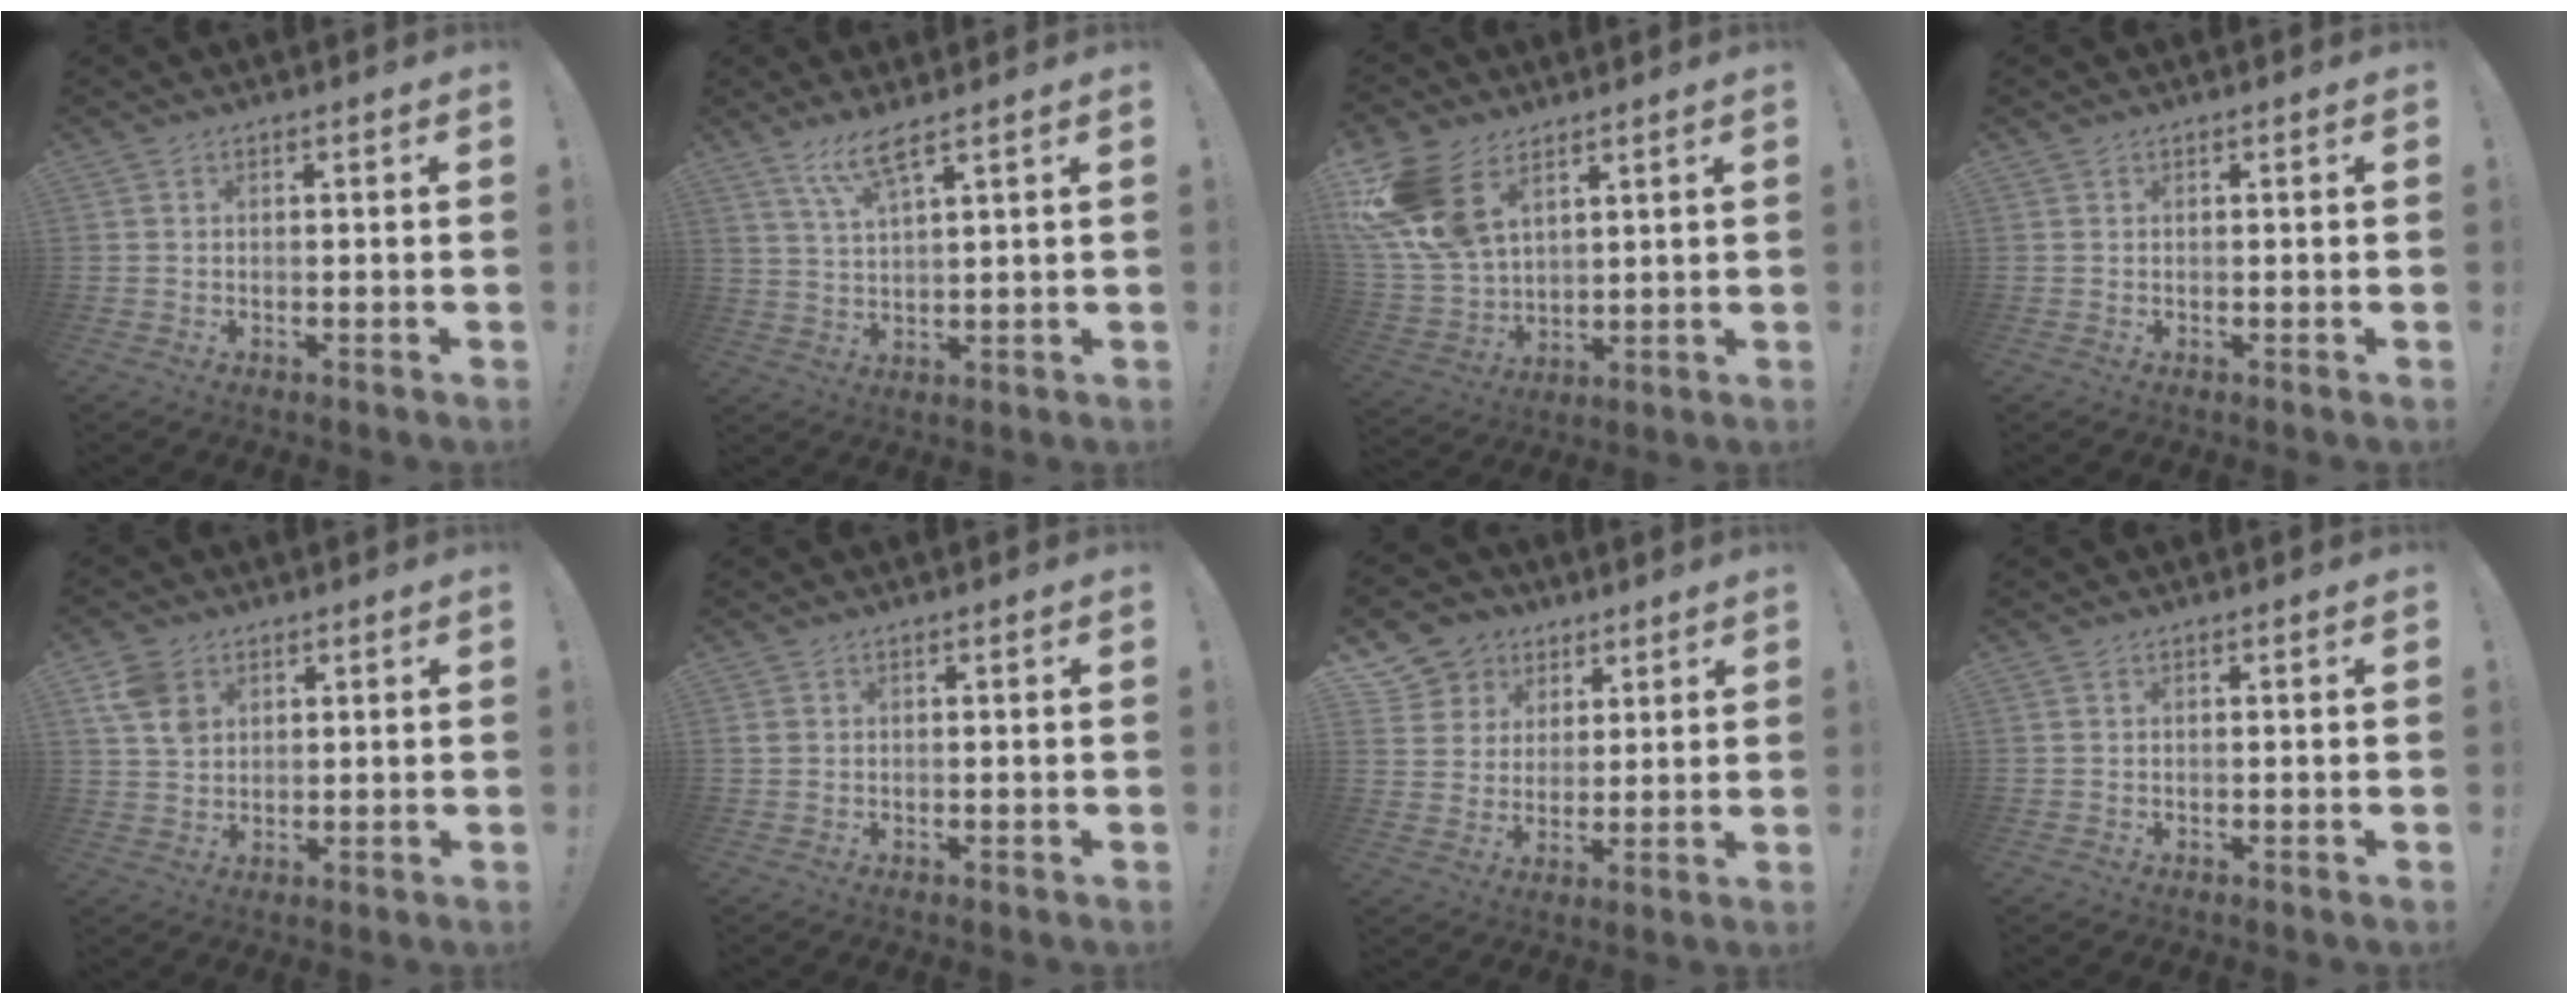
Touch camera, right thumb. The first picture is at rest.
{"total": 7.3, "force": [5.1, 1.2, 5.0], "torque": [-0.105, -0.018, 0.092]}
{"total": 16.8, "force": [8.5, 10.6, 10.0], "torque": [-0.204, -0.043, 0.167]}
{"total": 0.0}
{"total": 7.9, "force": [3.8, 5.7, 3.9], "torque": [-0.057, -0.009, 0.077]}
{"total": 1.0, "force": [0.4, 0.8, 0.4], "torque": [-0.006, 0.002, 0.006]}
{"total": 9.0, "force": [4.4, 7.8, 1.3], "torque": [-0.023, -0.031, 0.092]}
{"total": 0.0}